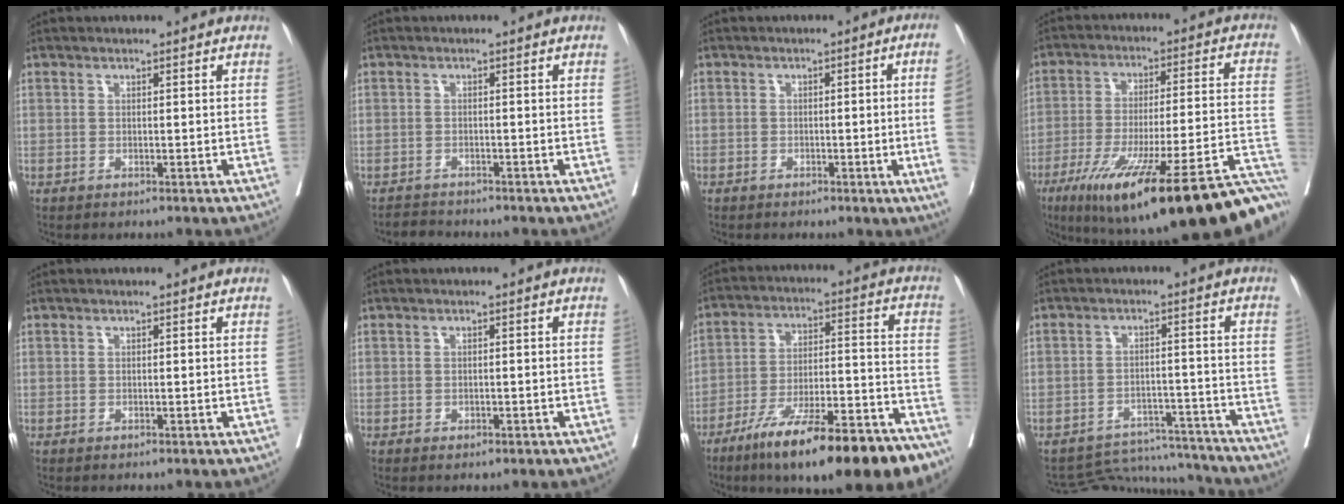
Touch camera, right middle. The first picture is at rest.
{"total": 2.0, "force": [-1.9, 0.5, -0.6], "torque": [0.006, -0.006, -0.035]}
{"total": 7.0, "force": [-1.3, -1.5, 6.8], "torque": [-0.070, -0.007, -0.021]}
{"total": 30.4, "force": [-20.0, 3.7, 22.6], "torque": [-0.253, -0.012, -0.292]}
{"total": 0.0}
{"total": 1.2, "force": [-0.5, 0.8, 0.7], "torque": [-0.010, 0.000, -0.002]}
{"total": 22.5, "force": [-16.2, 3.3, 15.3], "torque": [-0.186, 0.007, -0.259]}
{"total": 9.9, "force": [-9.6, 1.7, -1.2], "torque": [0.022, 0.030, -0.132]}